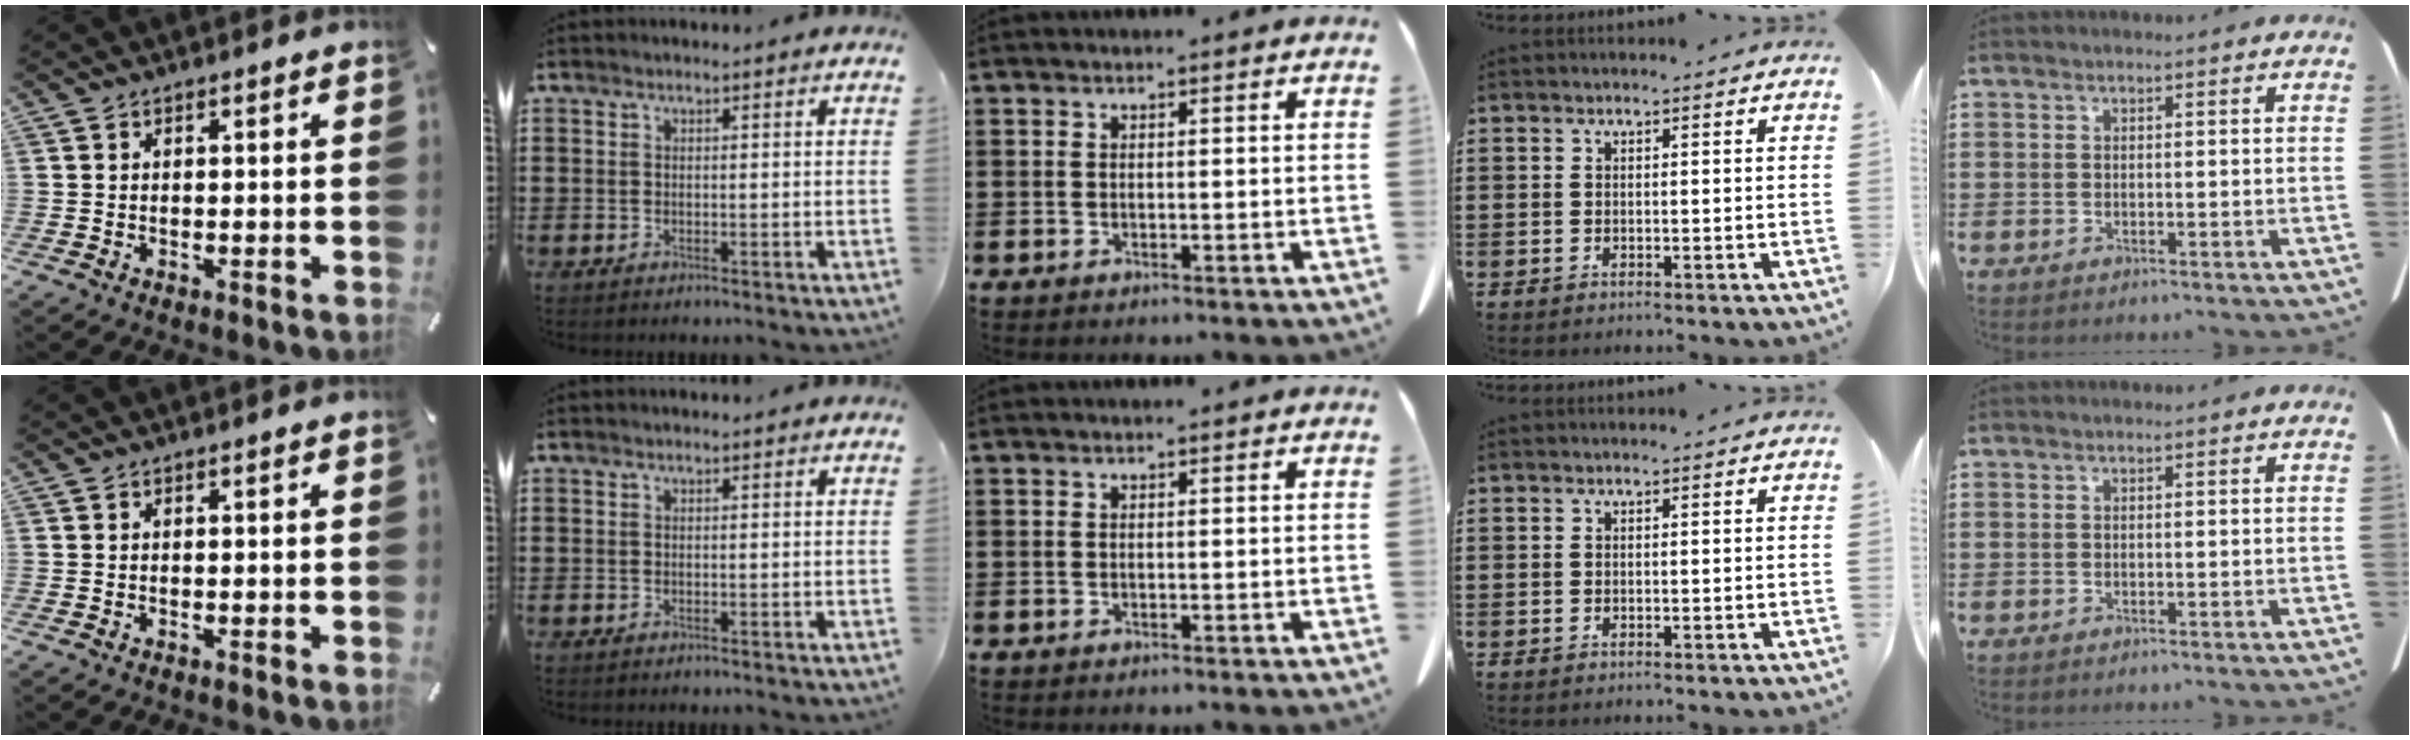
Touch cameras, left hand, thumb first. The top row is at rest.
{}